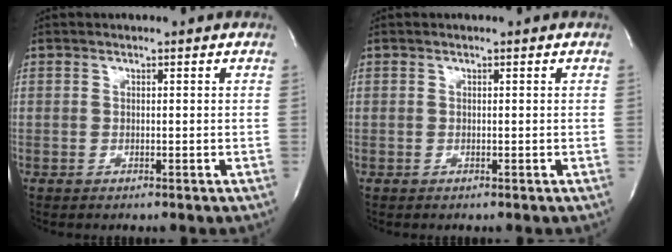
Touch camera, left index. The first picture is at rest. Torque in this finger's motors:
{"motor_torque": [0.00, 0.00, 0.00, 0.00]}